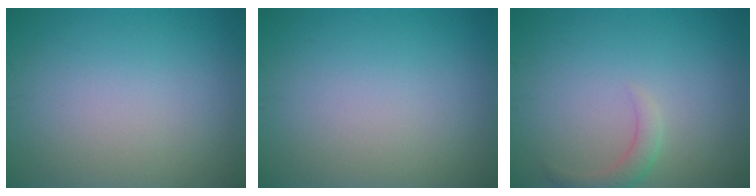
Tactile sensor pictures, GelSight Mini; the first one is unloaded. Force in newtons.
{"total": 0.0}
{"total": 1.9, "press": 1.8, "slide": 0.1}